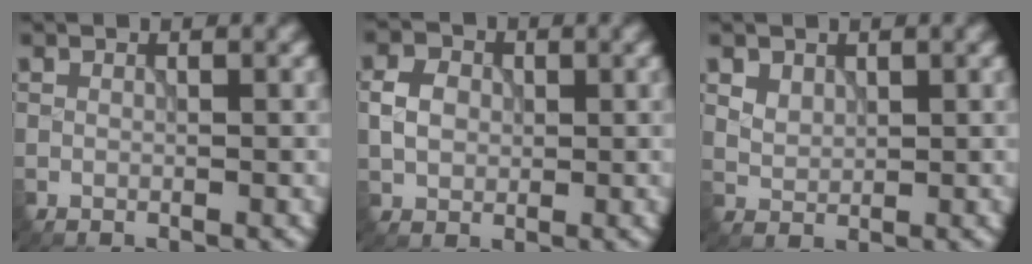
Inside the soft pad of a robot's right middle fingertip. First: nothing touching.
{"total": 2.7, "force": [0.1, 2.3, 1.4], "torque": [-0.029, 0.003, -0.002]}
{"total": 1.6, "force": [1.0, 1.1, 0.5], "torque": [-0.013, -0.006, 0.026]}